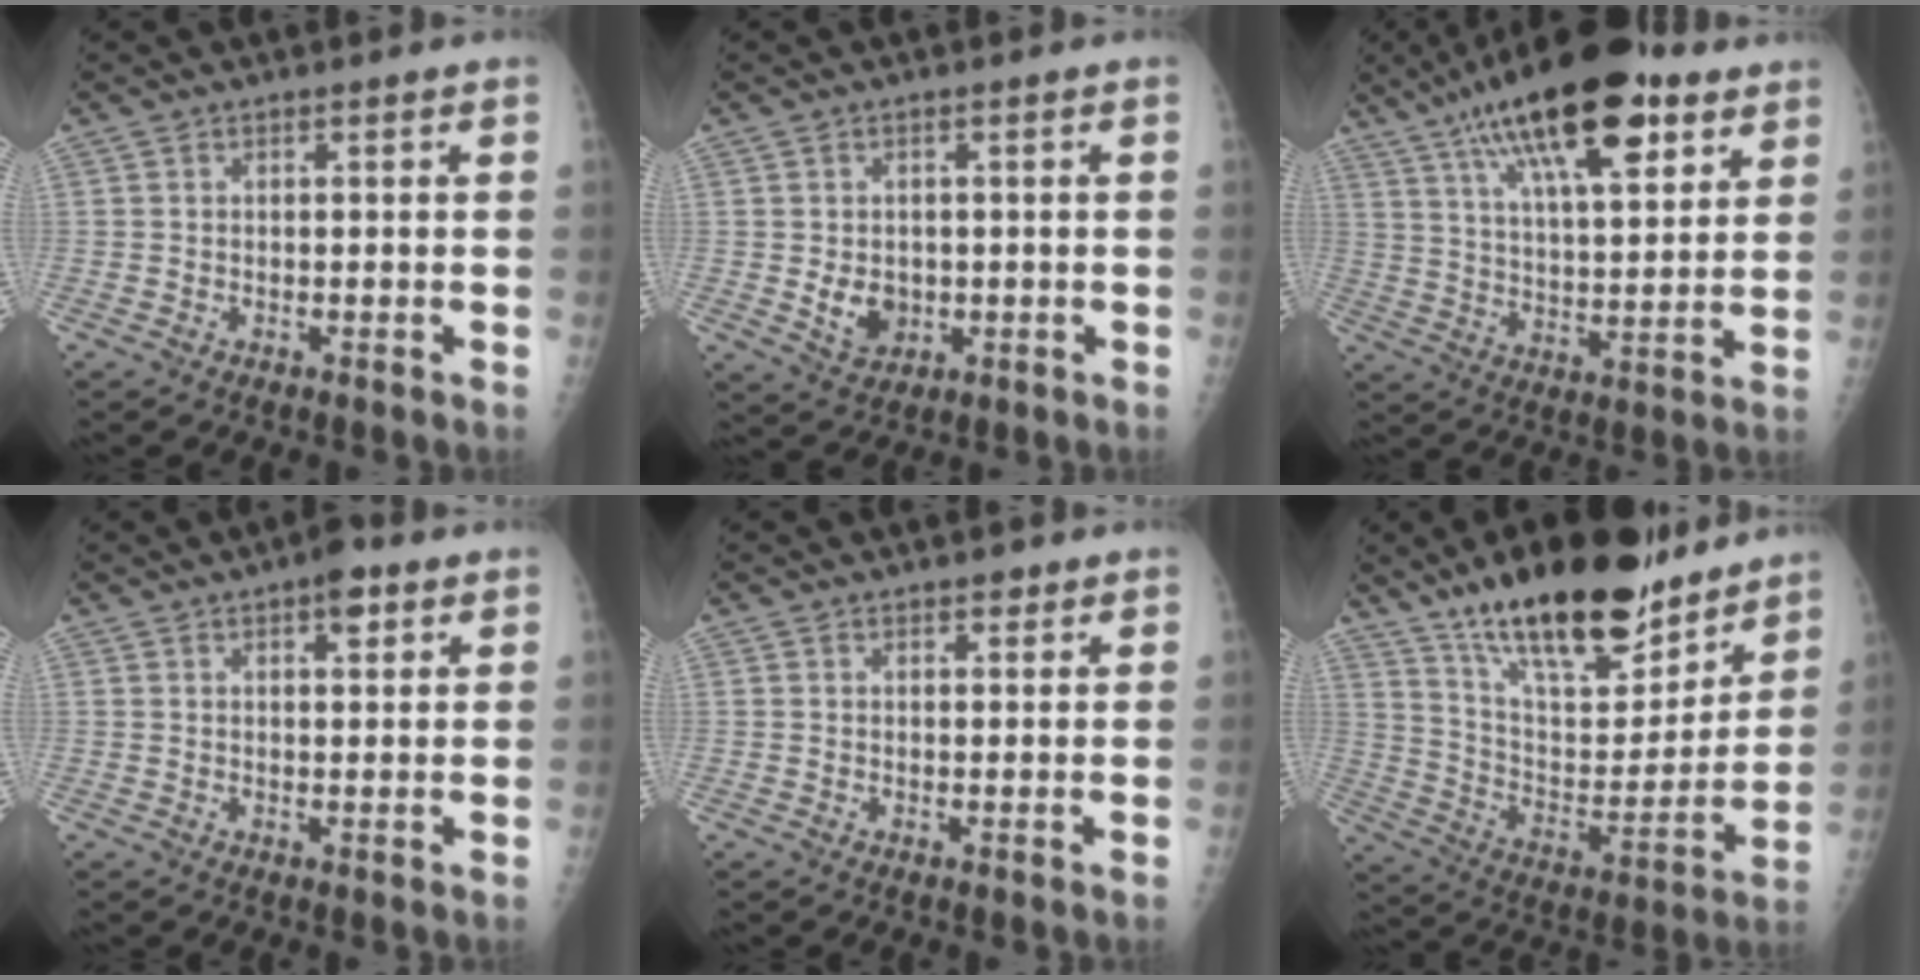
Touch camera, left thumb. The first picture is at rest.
{"total": 4.8, "force": [-0.3, 3.9, 2.8], "torque": [-0.027, -0.005, 0.008]}
{"total": 22.6, "force": [12.6, 8.0, 16.9], "torque": [-0.259, -0.026, 0.208]}
{"total": 4.2, "force": [2.3, 1.7, 3.0], "torque": [-0.030, -0.007, 0.028]}
{"total": 1.6, "force": [1.2, 0.7, 0.7], "torque": [-0.002, -0.006, 0.014]}
{"total": 25.2, "force": [18.5, 8.9, 14.6], "torque": [-0.196, -0.085, 0.307]}